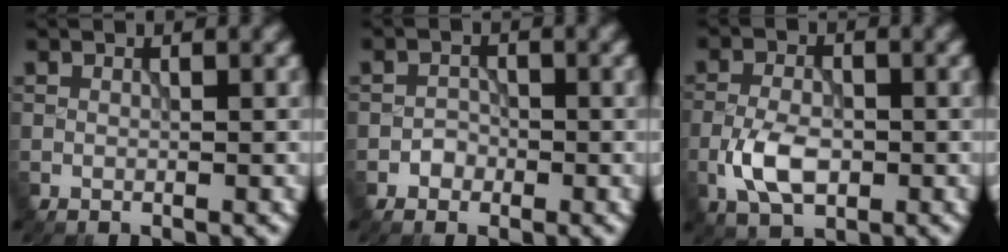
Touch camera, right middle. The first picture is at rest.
{"total": 1.1, "force": [-0.6, 0.9, 0.2], "torque": [0.003, 0.004, -0.009]}
{"total": 4.4, "force": [-1.5, 2.4, 3.3], "torque": [-0.068, 0.000, -0.034]}